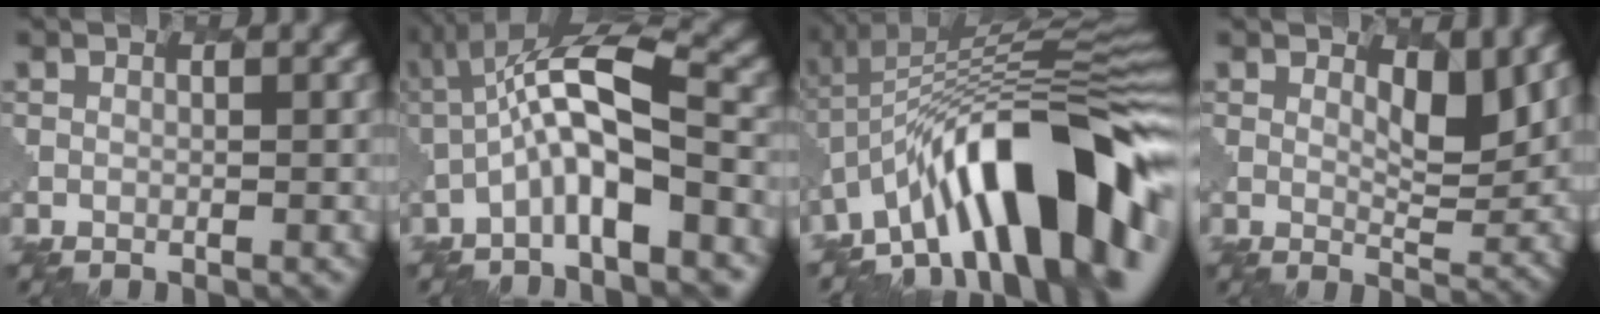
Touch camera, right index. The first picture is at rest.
{"total": 6.8, "force": [-2.1, 1.4, 6.4], "torque": [-0.116, 0.022, -0.045]}
{"total": 13.1, "force": [-6.1, 4.2, 10.8], "torque": [-0.151, 0.027, -0.098]}
{"total": 3.7, "force": [1.8, 1.4, 2.9], "torque": [-0.050, -0.013, 0.036]}